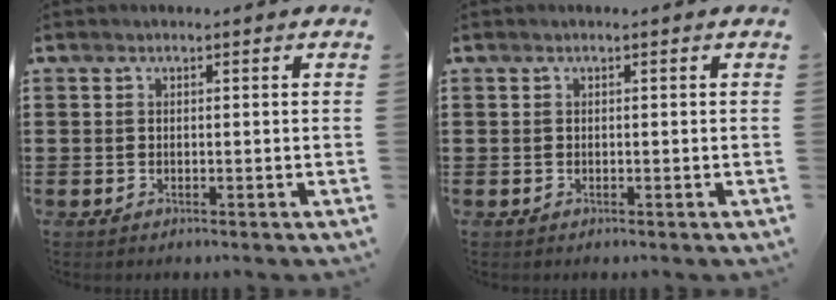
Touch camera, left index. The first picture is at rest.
{"total": 0.0}